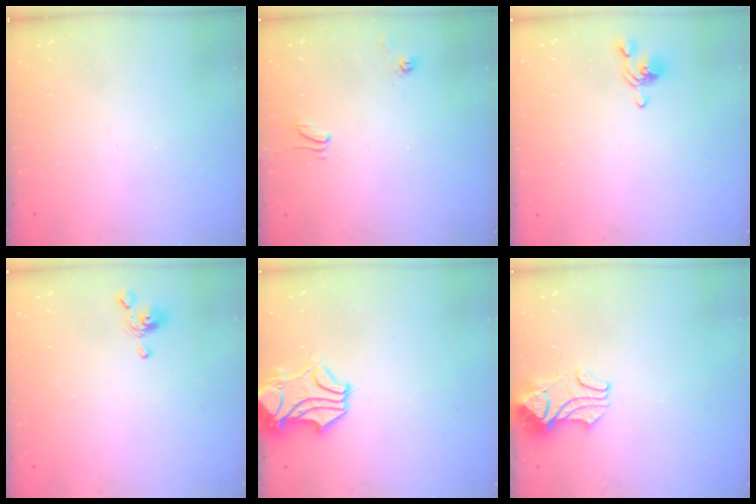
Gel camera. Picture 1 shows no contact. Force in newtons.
{"total": 0.8, "press": 0.6, "slide": 0.4}
{"total": 1.9, "press": 1.8, "slide": 0.7}
{"total": 2.8, "press": 2.8, "slide": 0.4}
{"total": 2.2, "press": 1.8, "slide": 1.3}
{"total": 2.2, "press": 2.0, "slide": 0.8}